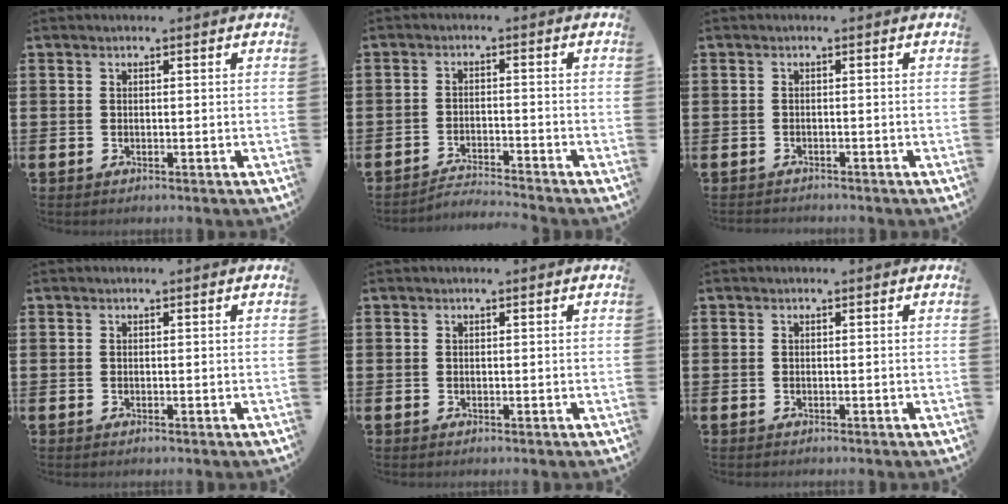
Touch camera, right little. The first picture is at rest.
{"total": 2.4, "force": [-2.4, -0.3, 0.0], "torque": [-0.003, 0.002, -0.051]}
{"total": 0.7, "force": [-0.7, 0.0, -0.1], "torque": [0.000, -0.001, -0.014]}
{"total": 0.0}
{"total": 0.0}
{"total": 0.0}